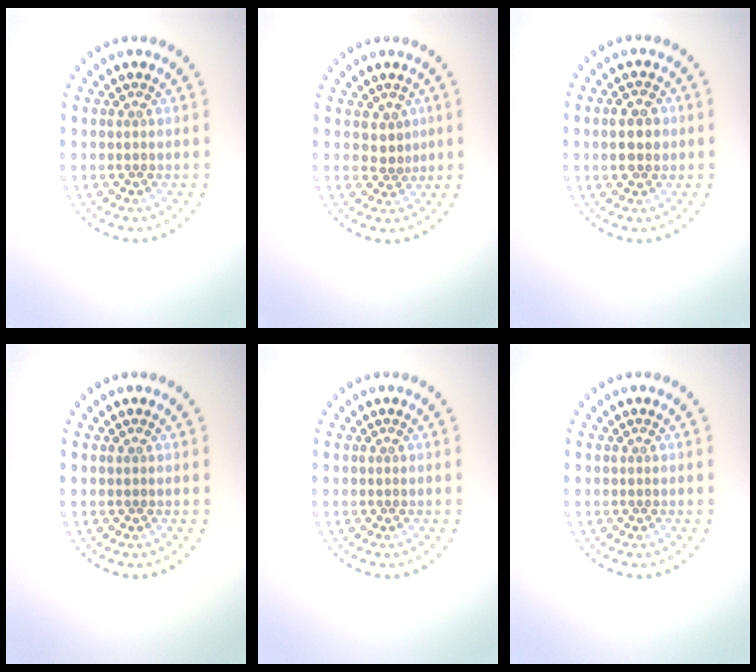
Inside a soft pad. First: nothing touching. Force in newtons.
{"total": 1.6, "press": 1.2, "slide": 1.1}
{"total": 2.9, "press": 2.9, "slide": 0.0}
{"total": 0.0}
{"total": 0.0}
{"total": 0.0}